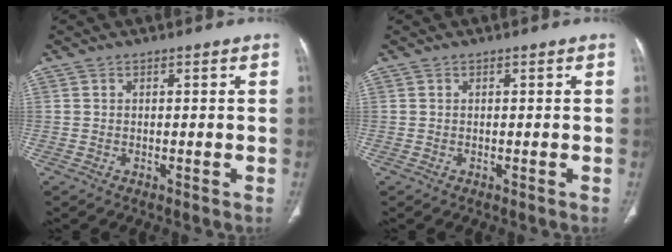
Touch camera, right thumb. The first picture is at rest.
{"total": 0.0}